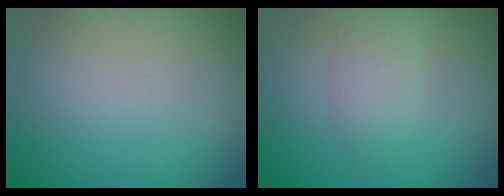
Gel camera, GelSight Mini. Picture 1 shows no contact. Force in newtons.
{"total": 2.4, "press": 2.4, "slide": 0.0}